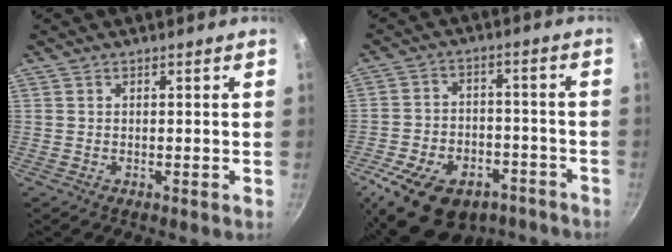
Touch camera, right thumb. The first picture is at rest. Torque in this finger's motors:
{"motor_torque": [0.13, 0.68, 1.01, -1.76, 0.17]}